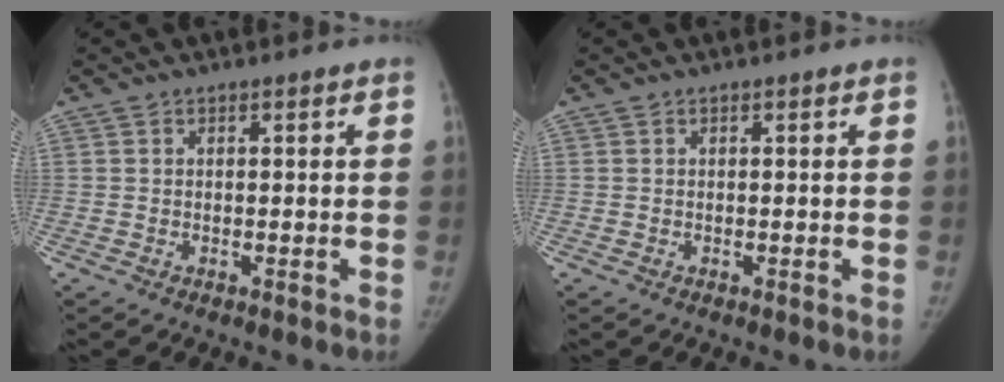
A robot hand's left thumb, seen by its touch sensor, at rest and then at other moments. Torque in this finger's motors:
{"motor_torque": [0.01, 0.01, 0.18, -0.19, 0.01]}